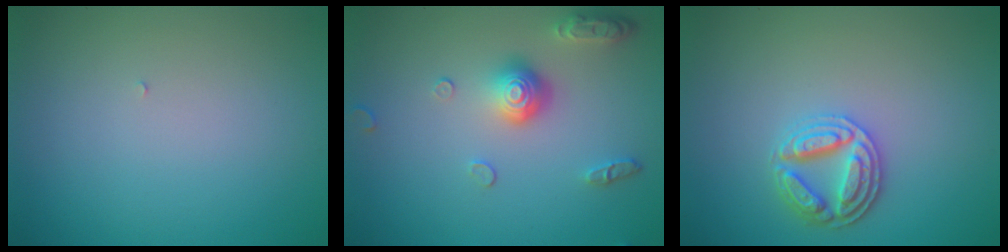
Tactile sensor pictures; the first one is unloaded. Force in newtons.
{"total": 3.8, "press": 2.9, "slide": 2.4}
{"total": 3.3, "press": 3.1, "slide": 1.1}